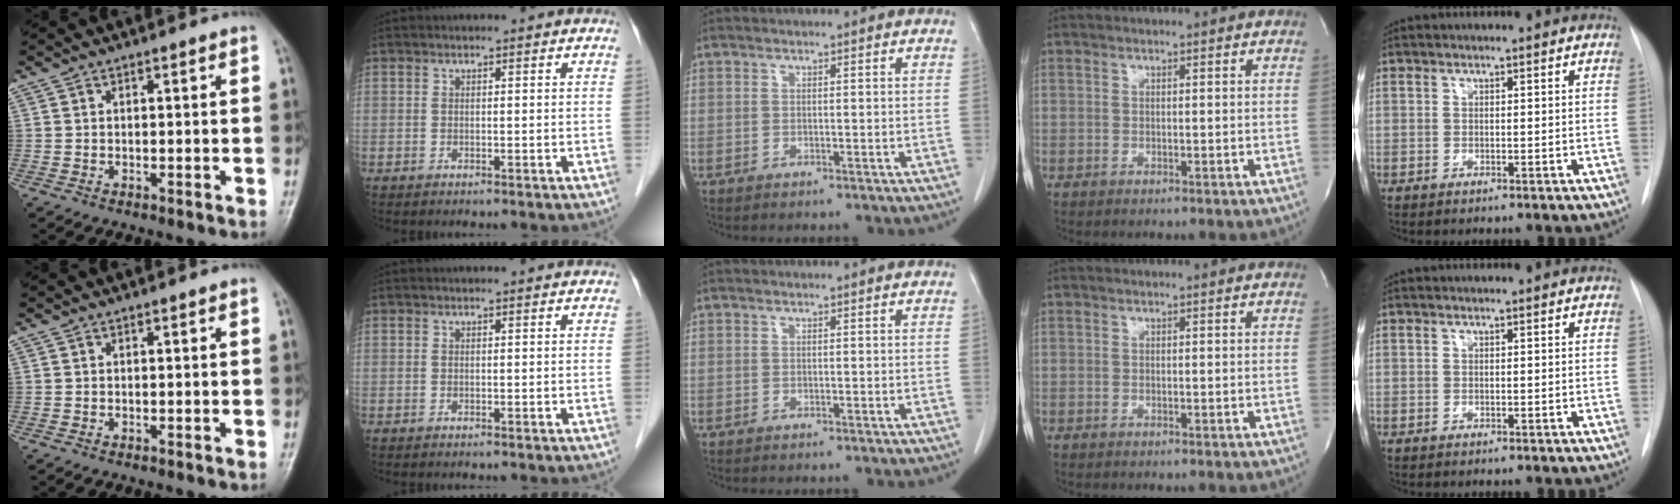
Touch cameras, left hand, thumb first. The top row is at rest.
{}